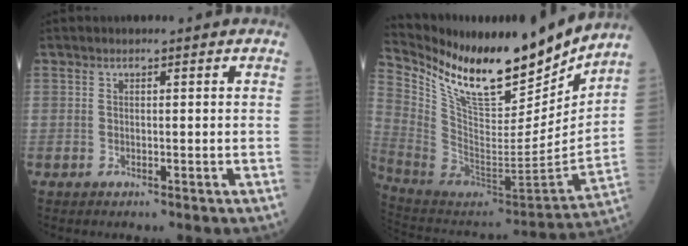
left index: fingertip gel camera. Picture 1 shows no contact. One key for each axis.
{"total": 21.5, "fx": 17.8, "fy": 4.7, "fz": 11.1, "tx": -0.205, "ty": -0.046, "tz": 0.312}